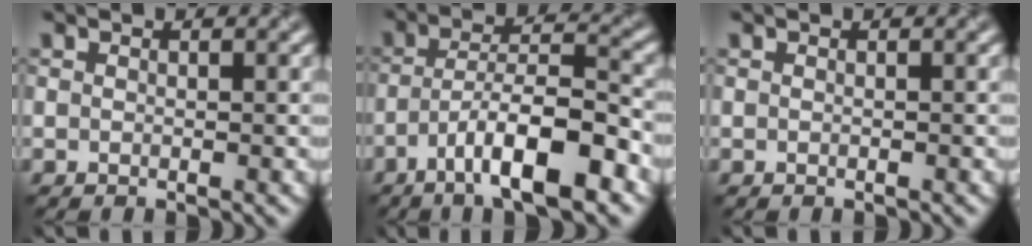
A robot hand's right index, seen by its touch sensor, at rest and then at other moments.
{"total": 8.4, "force": [-4.5, 1.8, 6.8], "torque": [-0.113, 0.017, -0.078]}
{"total": 0.0}